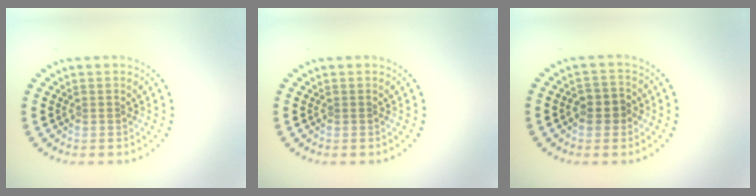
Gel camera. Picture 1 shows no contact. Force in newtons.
{"total": 0.0}
{"total": 2.4, "press": 2.3, "slide": 0.7}